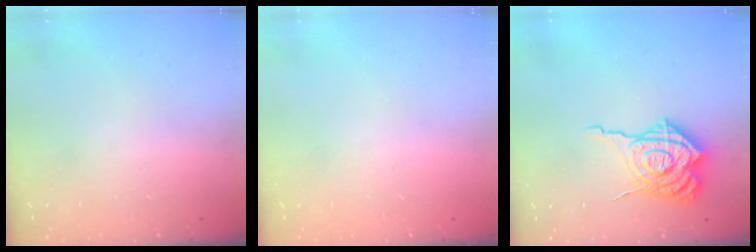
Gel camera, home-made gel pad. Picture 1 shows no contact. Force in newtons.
{"total": 0.0}
{"total": 16.1, "press": 16.0, "slide": 1.7}